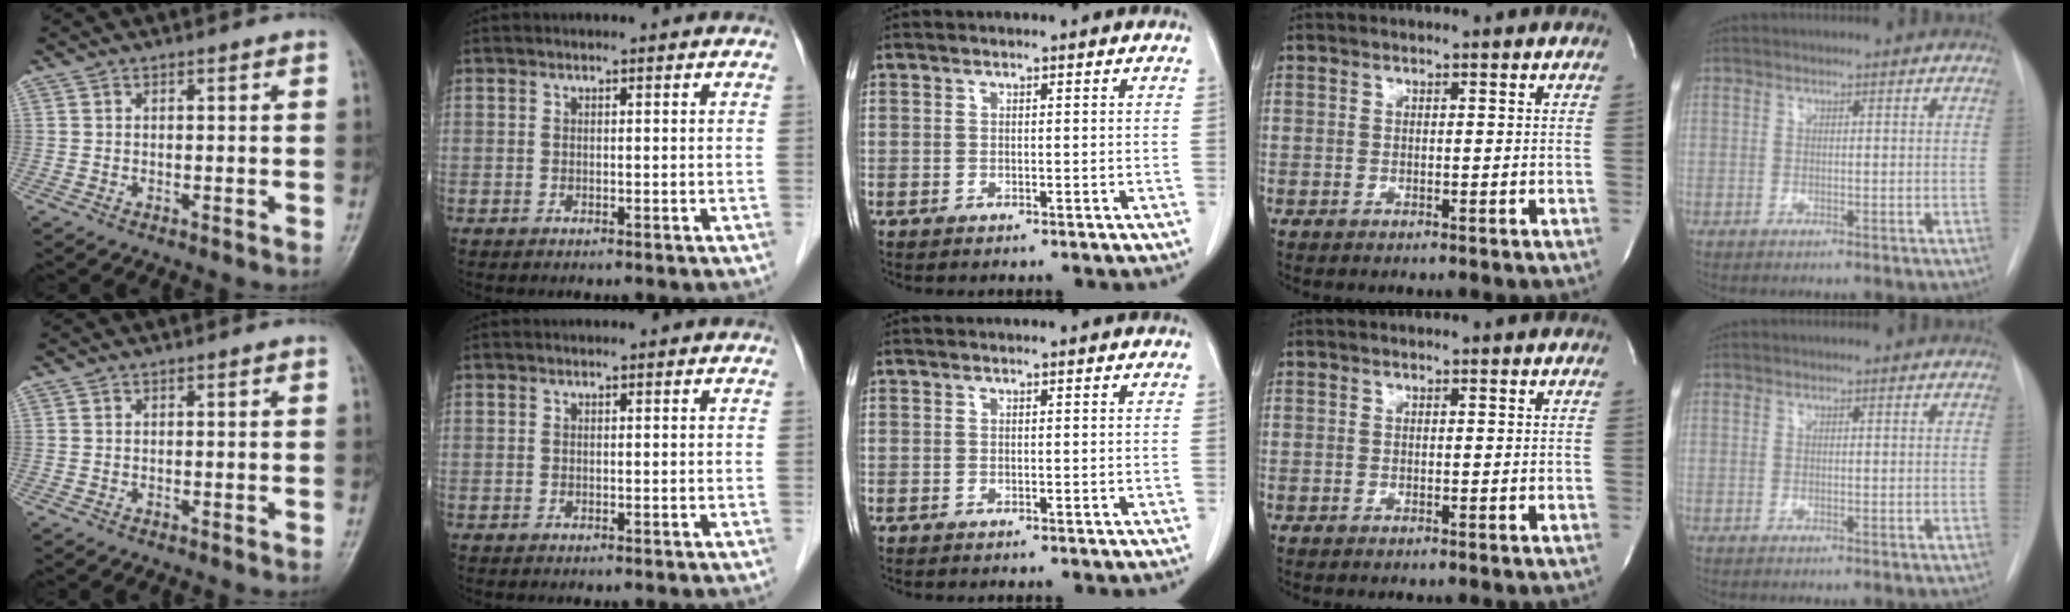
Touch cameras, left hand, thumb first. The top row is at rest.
{}